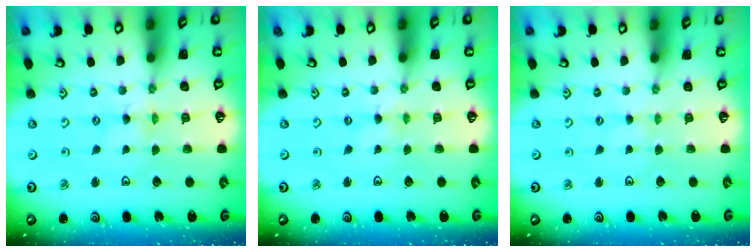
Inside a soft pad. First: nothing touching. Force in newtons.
{"total": 0.0}
{"total": 0.9, "press": 0.9, "slide": 0.2}